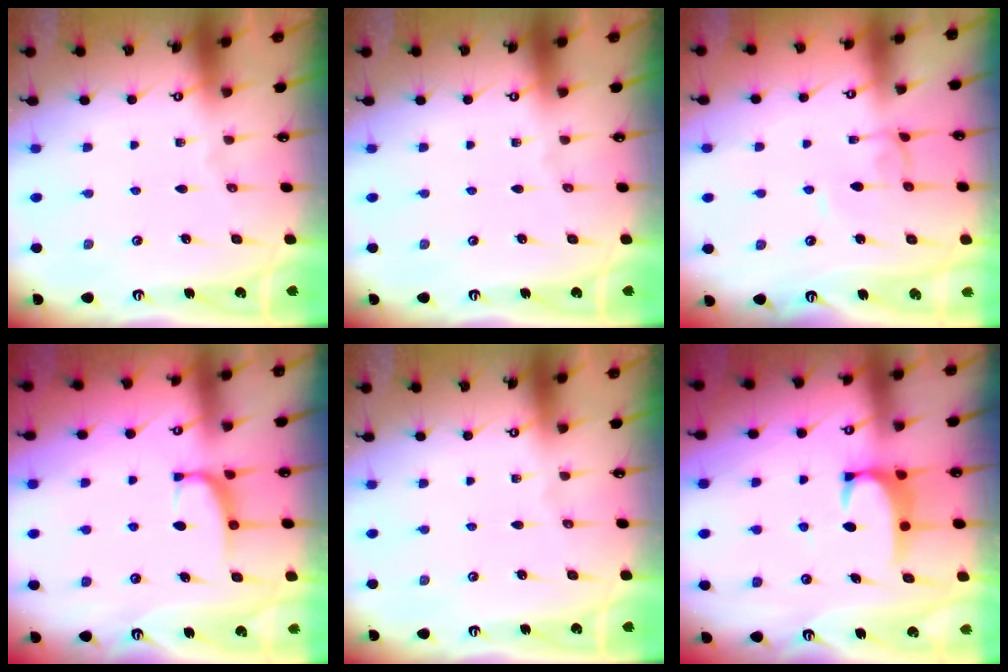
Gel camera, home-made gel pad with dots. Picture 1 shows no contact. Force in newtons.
{"total": 0.0}
{"total": 1.5, "press": 1.4, "slide": 0.2}
{"total": 2.4, "press": 2.3, "slide": 0.7}
{"total": 0.0}
{"total": 2.6, "press": 2.5, "slide": 0.7}